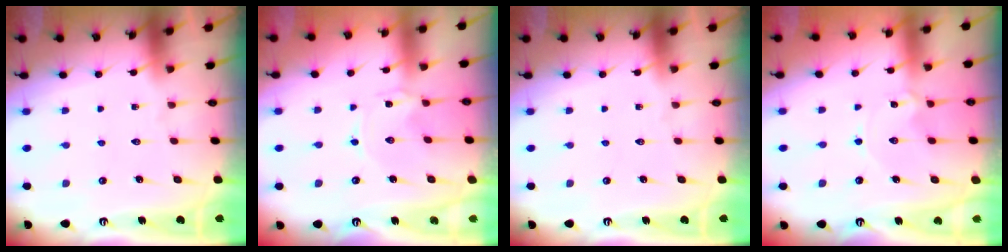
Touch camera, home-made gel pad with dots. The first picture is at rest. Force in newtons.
{"total": 0.0}
{"total": 0.0}
{"total": 0.0}